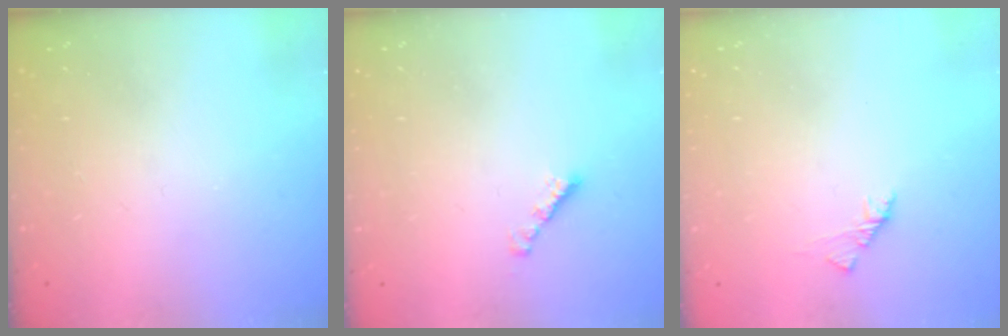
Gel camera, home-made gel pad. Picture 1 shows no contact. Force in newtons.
{"total": 2.4, "press": 2.4, "slide": 0.4}
{"total": 1.7, "press": 1.6, "slide": 0.5}